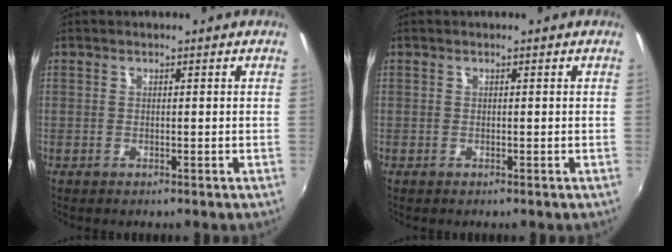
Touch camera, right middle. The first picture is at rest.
{"total": 0.0}